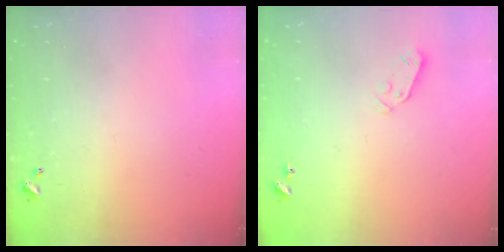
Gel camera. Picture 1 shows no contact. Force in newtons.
{"total": 3.7, "press": 3.6, "slide": 0.6}